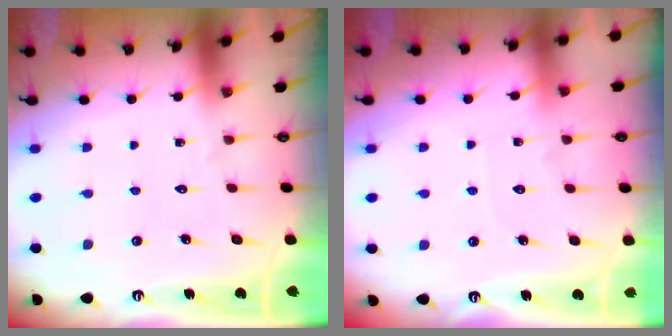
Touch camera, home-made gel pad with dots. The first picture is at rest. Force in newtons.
{"total": 5.0, "press": 5.0, "slide": 0.7}